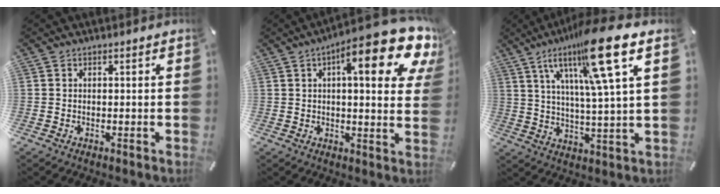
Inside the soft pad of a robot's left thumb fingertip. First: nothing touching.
{"total": 17.6, "force": [9.1, 4.5, 14.4], "torque": [-0.205, -0.054, 0.136]}
{"total": 19.7, "force": [11.3, 3.2, 15.9], "torque": [-0.258, -0.053, 0.169]}